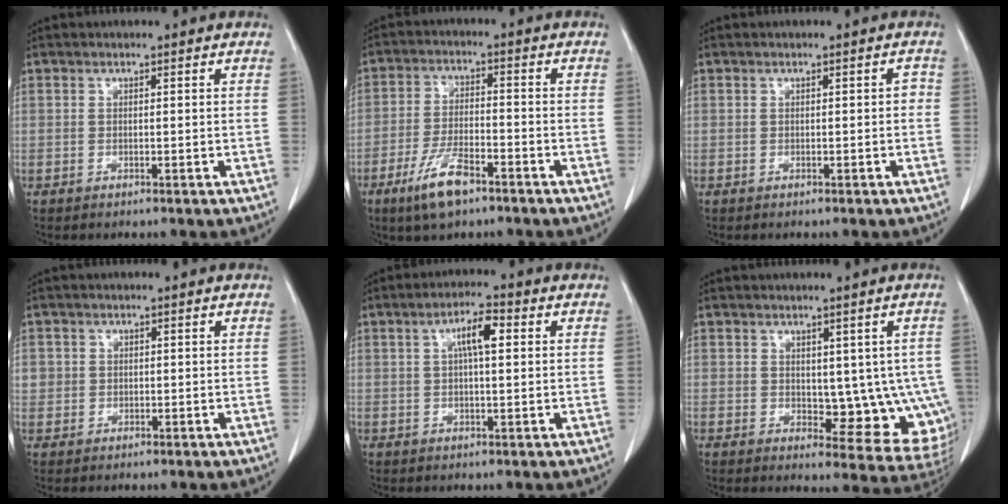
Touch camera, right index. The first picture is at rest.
{"total": 8.0, "force": [-5.1, 2.2, 5.8], "torque": [-0.116, -0.010, -0.090]}
{"total": 0.9, "force": [-0.2, 0.5, 0.7], "torque": [-0.002, 0.004, -0.004]}
{"total": 2.0, "force": [0.3, 2.0, 0.2], "torque": [0.008, 0.006, 0.007]}
{"total": 5.1, "force": [1.4, 1.1, 4.8], "torque": [-0.086, 0.013, 0.023]}
{"total": 10.1, "force": [0.0, 5.2, 8.7], "torque": [-0.079, -0.004, 0.013]}